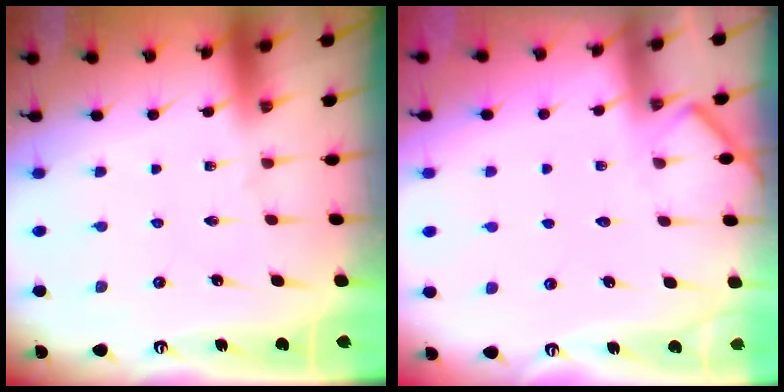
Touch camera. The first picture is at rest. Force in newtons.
{"total": 4.6, "press": 4.6, "slide": 0.6}